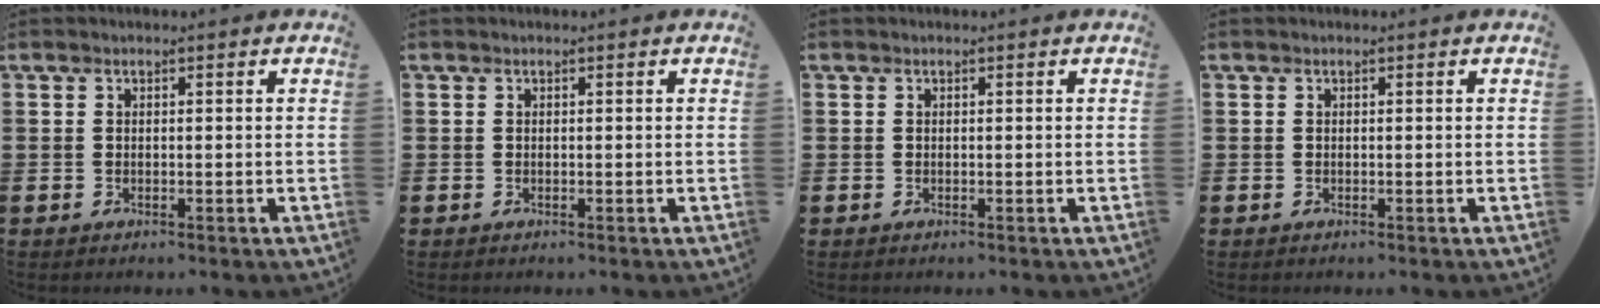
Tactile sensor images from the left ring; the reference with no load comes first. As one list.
[{"total": 0.0}, {"total": 0.0}, {"total": 0.0}]